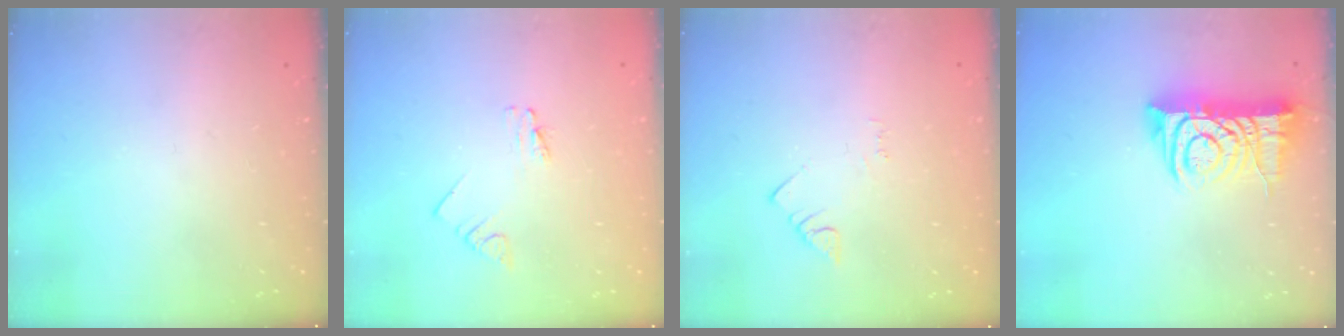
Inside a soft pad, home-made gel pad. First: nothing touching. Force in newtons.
{"total": 1.1, "press": 1.1, "slide": 0.0}
{"total": 1.5, "press": 1.5, "slide": 0.3}
{"total": 12.5, "press": 12.4, "slide": 1.3}